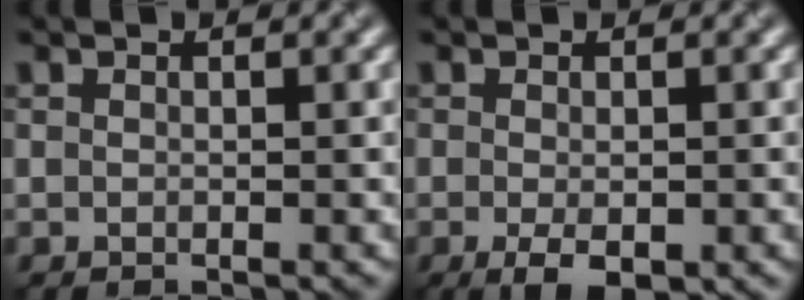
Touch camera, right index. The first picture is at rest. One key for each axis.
{"total": 3.0, "fx": -1.1, "fy": 1.1, "fz": 2.5, "tx": -0.041, "ty": -0.010, "tz": -0.014}